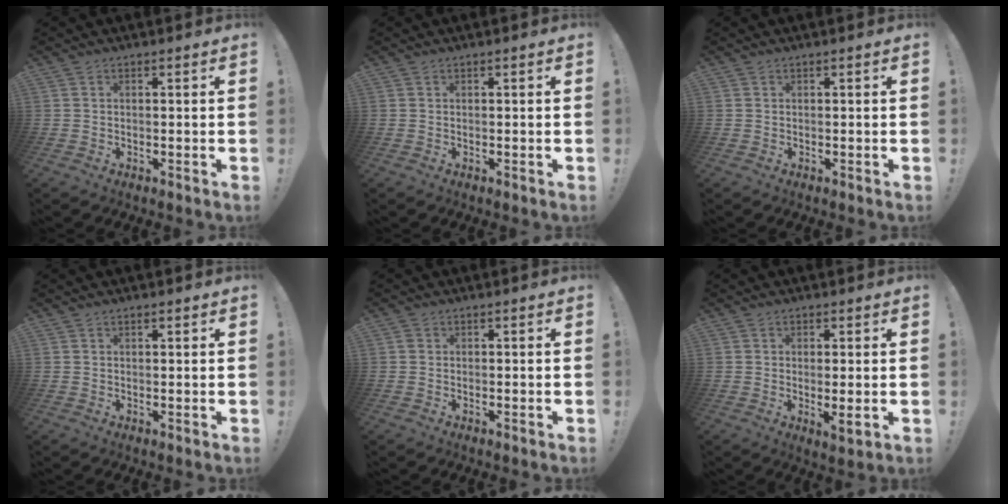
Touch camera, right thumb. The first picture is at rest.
{"total": 0.0}
{"total": 0.0}
{"total": 0.8, "force": [0.6, 0.3, 0.4], "torque": [0.005, -0.006, 0.009]}
{"total": 0.8, "force": [0.2, 0.7, 0.2], "torque": [-0.005, 0.003, 0.005]}
{"total": 4.0, "force": [0.4, 0.8, 3.9], "torque": [-0.042, -0.017, 0.008]}